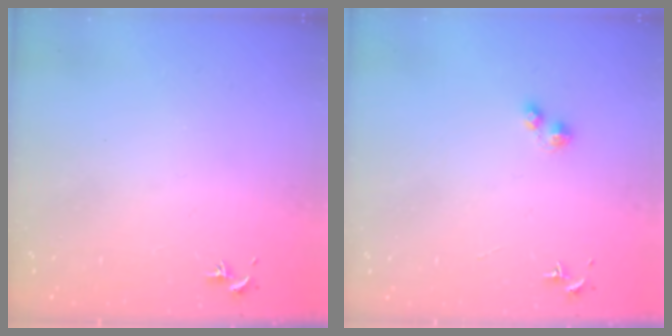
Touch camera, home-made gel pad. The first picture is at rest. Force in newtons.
{"total": 1.6, "press": 1.6, "slide": 0.2}